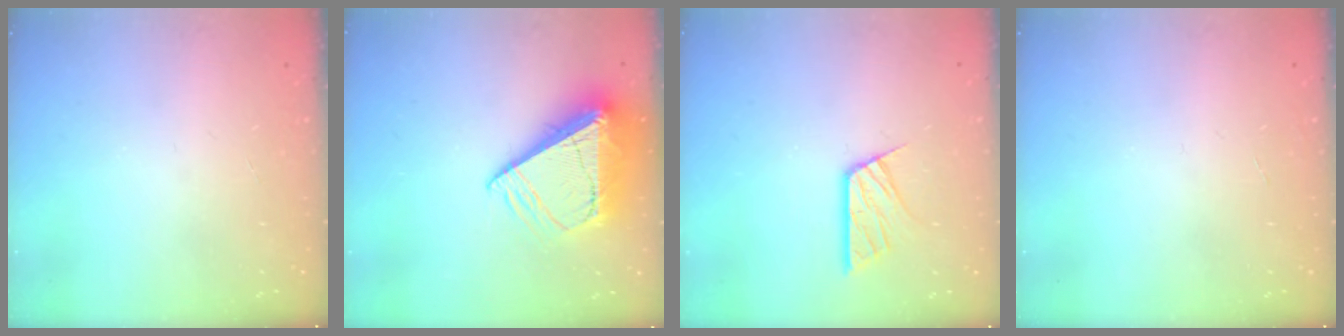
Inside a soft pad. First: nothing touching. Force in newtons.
{"total": 14.3, "press": 14.2, "slide": 1.2}
{"total": 10.2, "press": 10.2, "slide": 0.7}
{"total": 0.0}